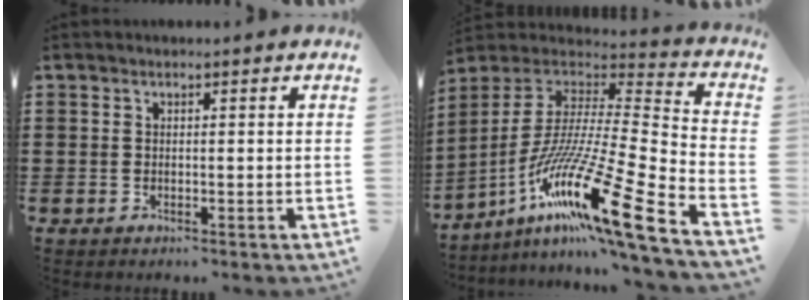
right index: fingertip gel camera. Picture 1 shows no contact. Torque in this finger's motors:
{"motor_torque": [-1.01, 1.13, 1.05, 0.21]}